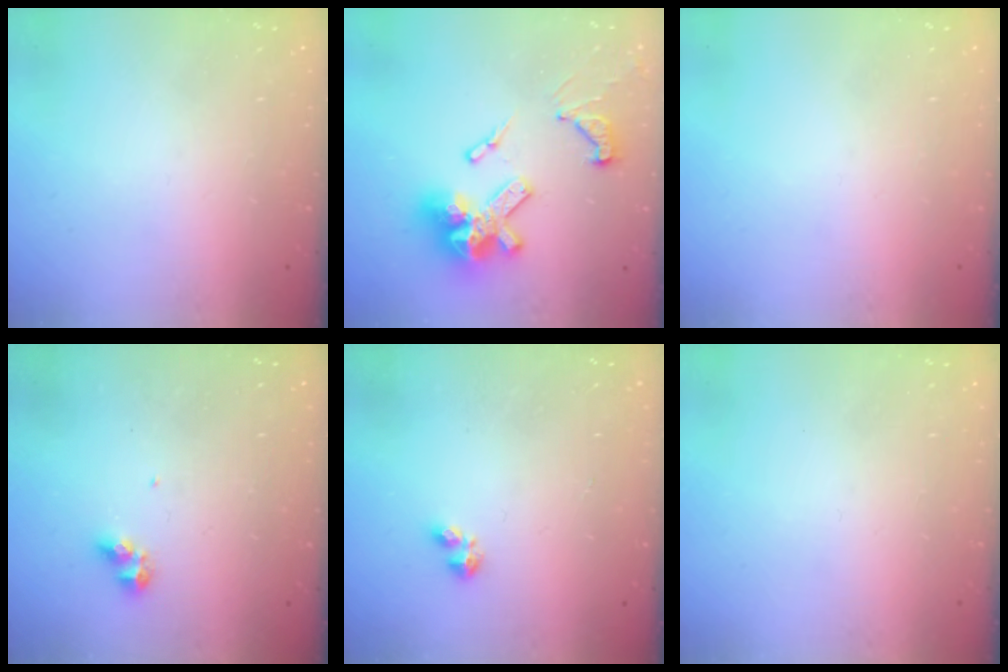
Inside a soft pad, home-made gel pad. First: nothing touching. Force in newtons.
{"total": 18.8, "press": 18.8, "slide": 1.6}
{"total": 0.0}
{"total": 4.7, "press": 4.7, "slide": 0.3}
{"total": 2.2, "press": 2.2, "slide": 0.4}
{"total": 0.0}